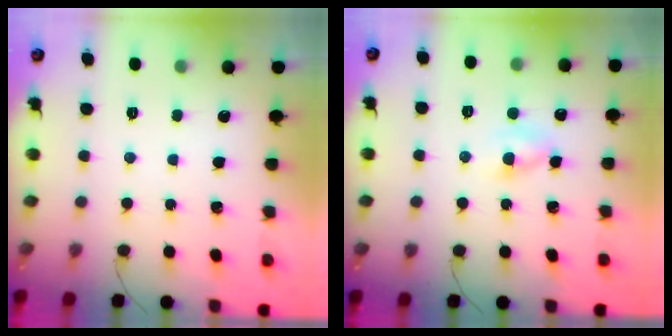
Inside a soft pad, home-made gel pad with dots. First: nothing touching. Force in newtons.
{"total": 2.3, "press": 2.1, "slide": 1.0}